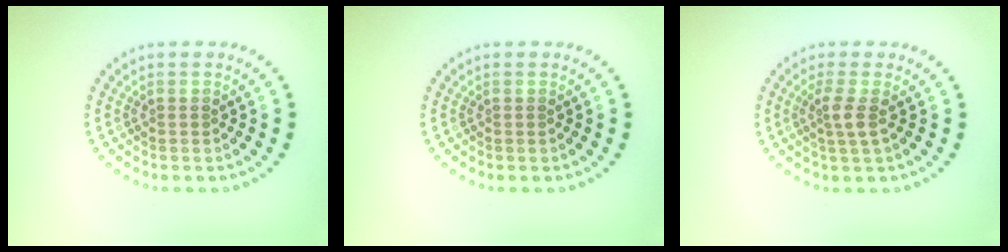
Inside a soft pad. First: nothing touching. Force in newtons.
{"total": 0.0}
{"total": 1.9, "press": 1.5, "slide": 1.1}